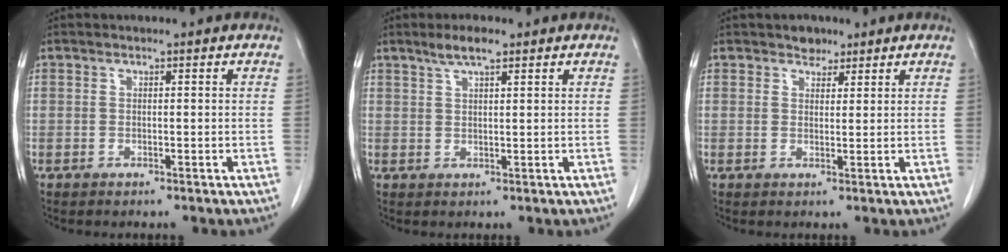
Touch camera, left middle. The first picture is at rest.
{"total": 3.6, "force": [2.6, 0.6, 2.4], "torque": [-0.051, 0.005, 0.049]}
{"total": 2.4, "force": [1.8, 1.4, 0.5], "torque": [-0.008, 0.001, 0.028]}